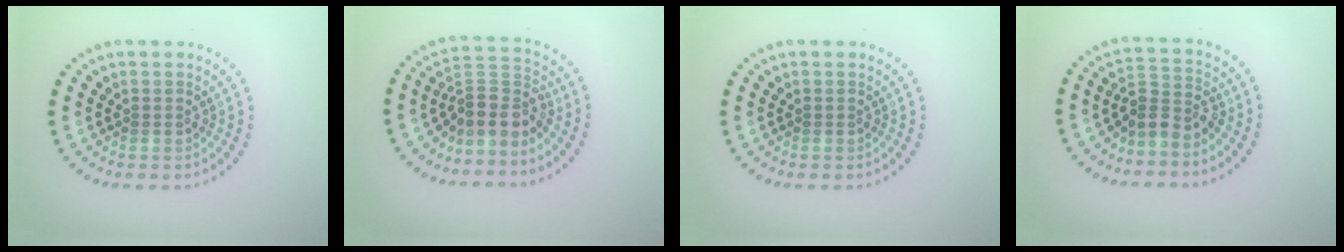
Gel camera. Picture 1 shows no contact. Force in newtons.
{"total": 3.8, "press": 3.0, "slide": 2.4}
{"total": 0.0}
{"total": 2.8, "press": 2.1, "slide": 1.9}